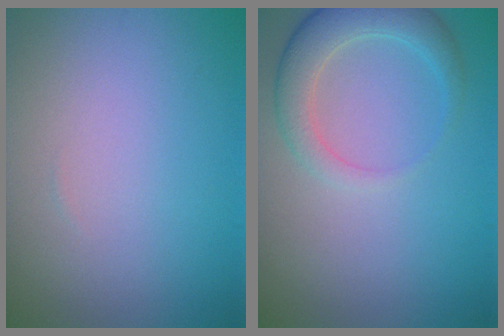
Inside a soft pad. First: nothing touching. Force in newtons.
{"total": 3.7, "press": 3.7, "slide": 0.3}